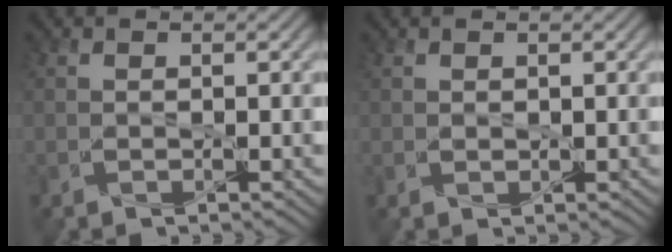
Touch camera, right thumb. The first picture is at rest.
{"total": 0.5, "force": [0.4, 0.3, 0.0], "torque": [-0.002, -0.001, 0.008]}